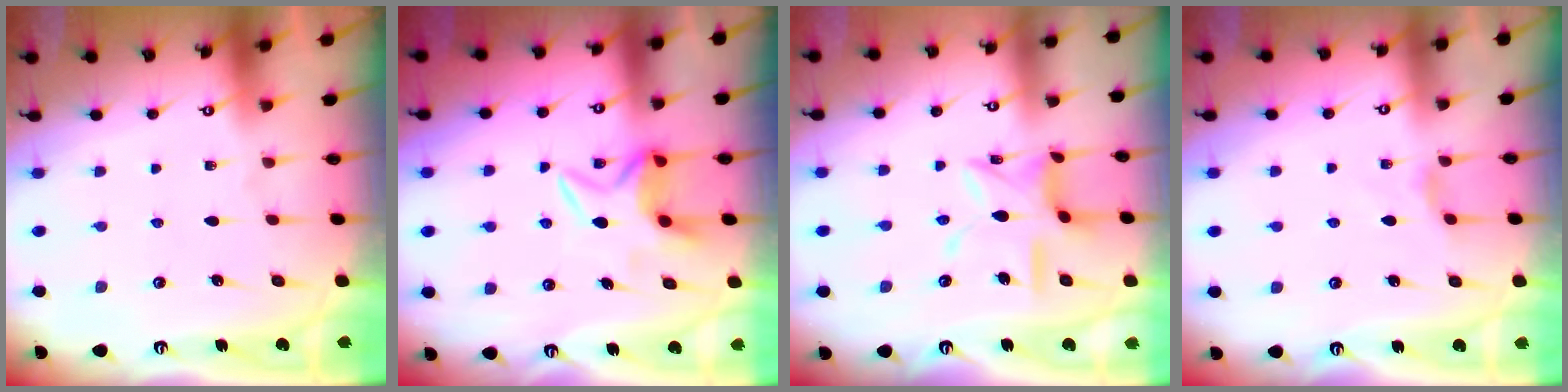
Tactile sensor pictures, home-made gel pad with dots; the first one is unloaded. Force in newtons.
{"total": 5.6, "press": 5.6, "slide": 0.4}
{"total": 11.2, "press": 11.1, "slide": 0.7}
{"total": 1.9, "press": 1.8, "slide": 0.4}